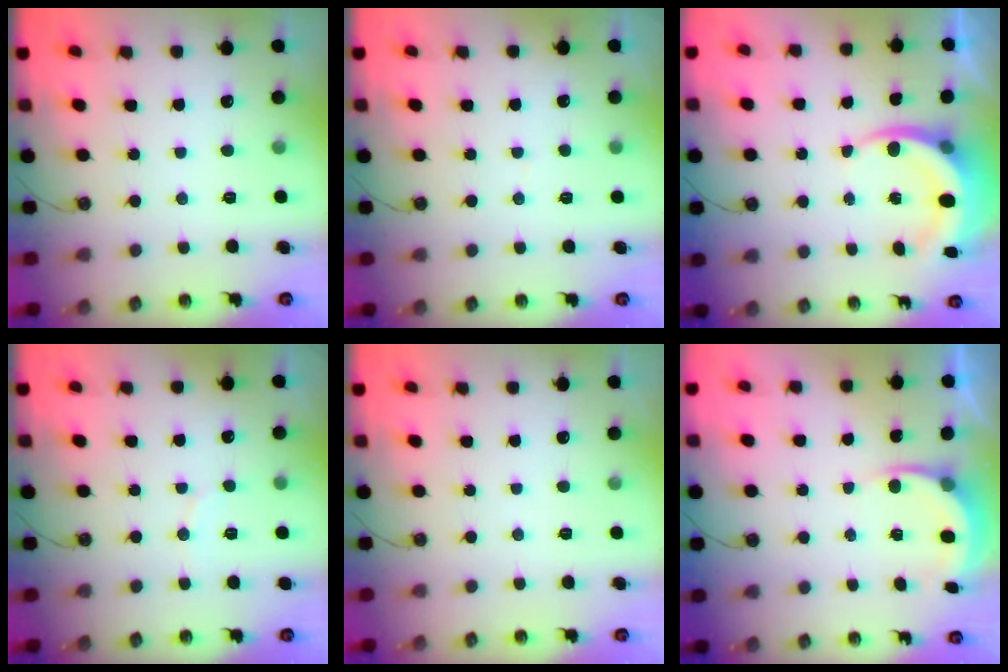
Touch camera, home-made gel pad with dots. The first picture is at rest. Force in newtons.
{"total": 2.0, "press": 2.0, "slide": 0.2}
{"total": 7.2, "press": 7.0, "slide": 1.8}
{"total": 4.1, "press": 4.1, "slide": 0.5}
{"total": 0.0}
{"total": 5.7, "press": 5.4, "slide": 1.6}